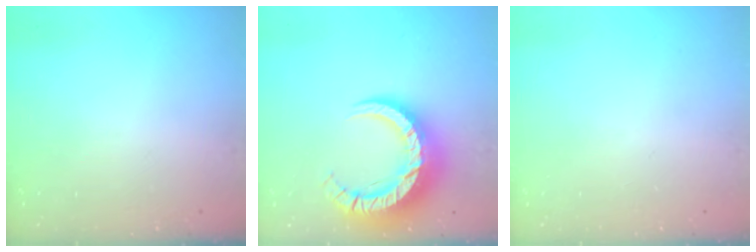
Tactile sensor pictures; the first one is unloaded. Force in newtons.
{"total": 15.2, "press": 15.1, "slide": 1.6}
{"total": 0.0}